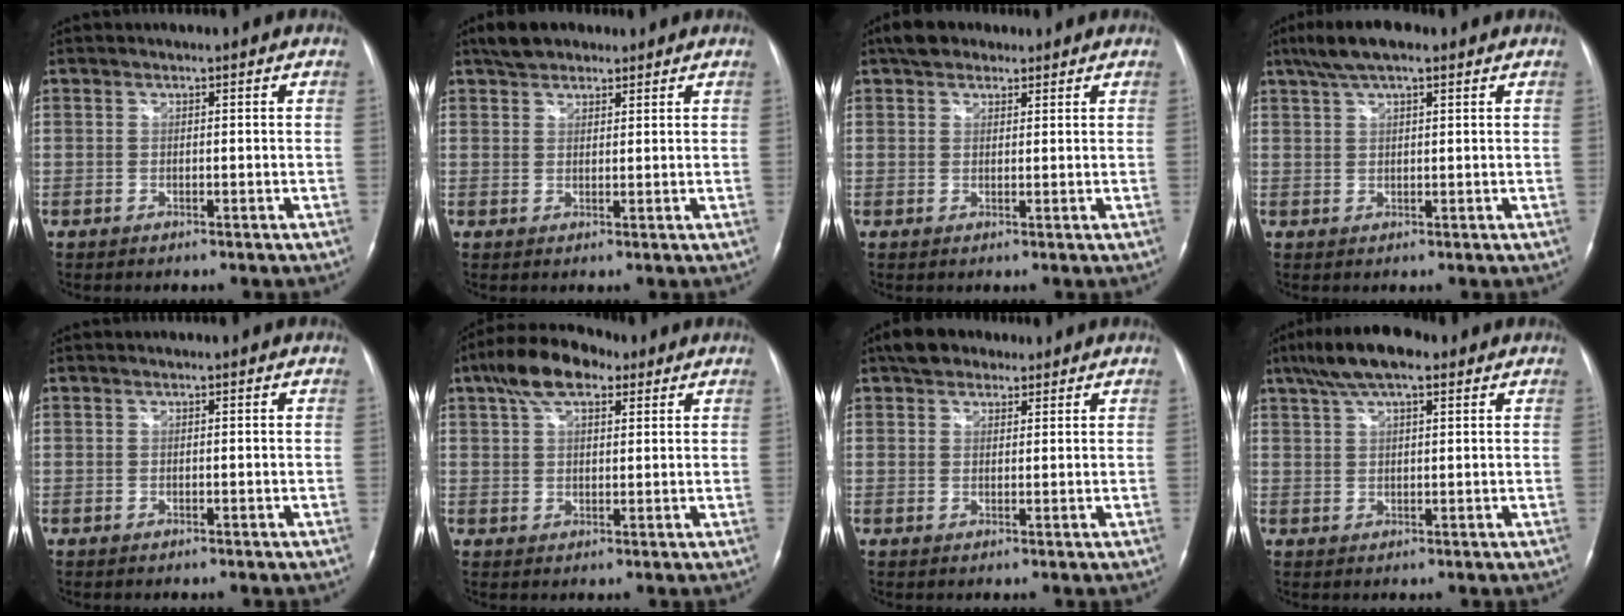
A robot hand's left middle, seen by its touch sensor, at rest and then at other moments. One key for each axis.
{"total": 4.9, "fx": 3.8, "fy": 2.5, "fz": 1.9, "tx": -0.039, "ty": 0.019, "tz": 0.068}
{"total": 4.7, "fx": 3.4, "fy": 2.6, "fz": 1.8, "tx": -0.035, "ty": 0.021, "tz": 0.060}
{"total": 6.9, "fx": 4.8, "fy": 1.6, "fz": 4.6, "tx": -0.093, "ty": 0.025, "tz": 0.086}
{"total": 0.0}
{"total": 8.9, "fx": 5.2, "fy": 4.0, "fz": 6.0, "tx": -0.119, "ty": 0.031, "tz": 0.092}
{"total": 5.5, "fx": 4.1, "fy": 3.0, "fz": 2.0, "tx": -0.037, "ty": 0.021, "tz": 0.073}
{"total": 8.9, "fx": 6.0, "fy": 2.4, "fz": 6.2, "tx": -0.119, "ty": 0.024, "tz": 0.103}